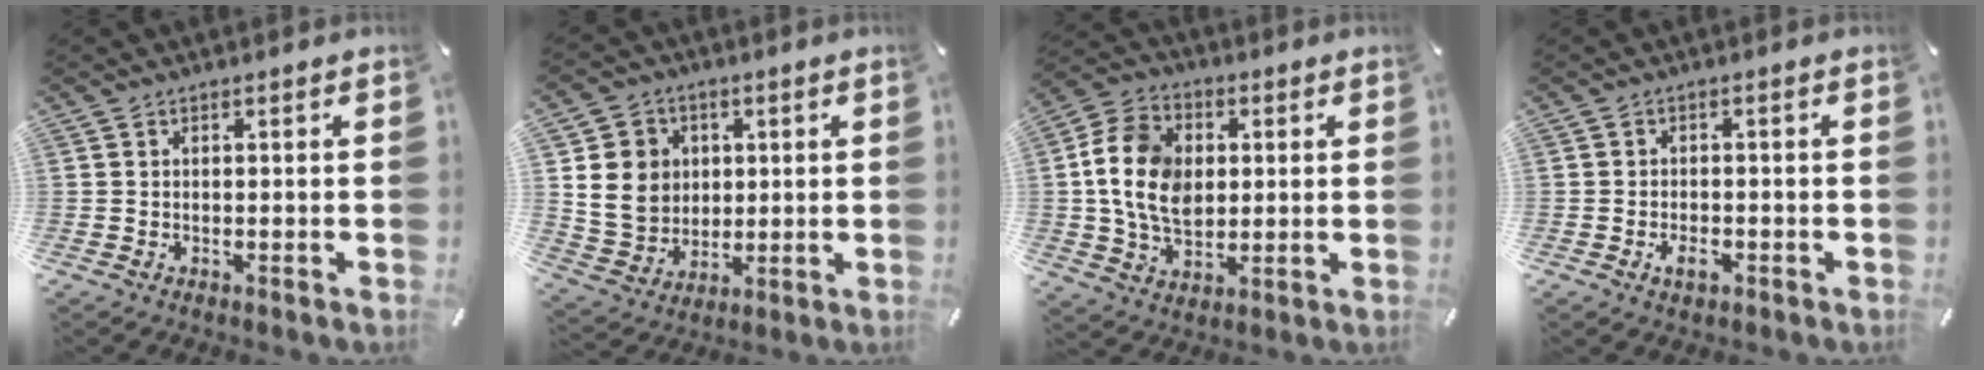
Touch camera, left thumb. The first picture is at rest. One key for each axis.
{"total": 10.9, "fx": 2.2, "fy": 10.0, "fz": 3.5, "tx": -0.068, "ty": -0.004, "tz": 0.048}
{"total": 13.6, "fx": 1.2, "fy": 10.4, "fz": 8.7, "tx": -0.186, "ty": 0.016, "tz": 0.022}
{"total": 3.1, "fx": -1.4, "fy": 1.9, "fz": 2.0, "tx": -0.041, "ty": 0.004, "tz": -0.027}